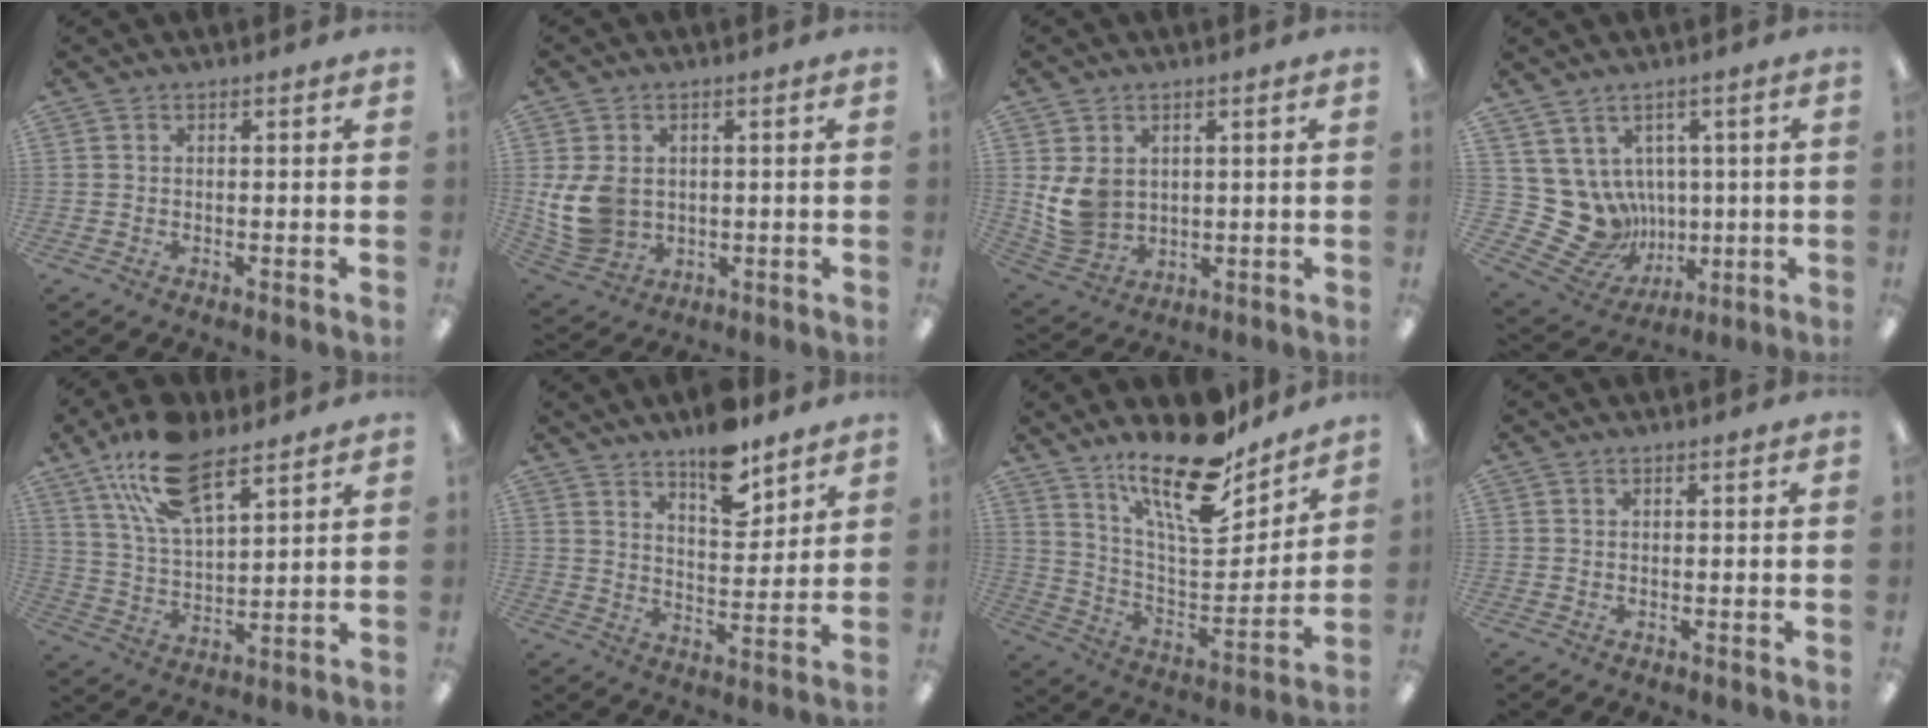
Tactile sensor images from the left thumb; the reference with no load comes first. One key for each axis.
{"total": 9.9, "fx": 0.5, "fy": 7.9, "fz": 5.9, "tx": -0.149, "ty": 0.007, "tz": 0.013}
{"total": 8.1, "fx": 1.9, "fy": 6.6, "fz": 4.4, "tx": -0.100, "ty": -0.001, "tz": 0.038}
{"total": 11.5, "fx": 1.0, "fy": 11.0, "fz": 3.1, "tx": -0.104, "ty": -0.032, "tz": 0.035}
{"total": 17.1, "fx": 10.7, "fy": 7.7, "fz": 10.9, "tx": -0.203, "ty": -0.028, "tz": 0.191}
{"total": 11.2, "fx": 8.7, "fy": 4.3, "fz": 5.7, "tx": -0.071, "ty": -0.056, "tz": 0.149}
{"total": 20.8, "fx": 15.5, "fy": 6.8, "fz": 12.1, "tx": -0.206, "ty": -0.104, "tz": 0.263}
{"total": 0.0}